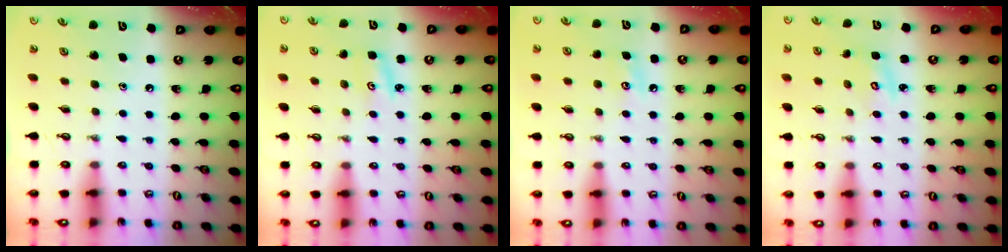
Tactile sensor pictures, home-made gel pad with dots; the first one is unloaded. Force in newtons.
{"total": 4.1, "press": 4.1, "slide": 0.5}
{"total": 5.6, "press": 5.6, "slide": 0.6}
{"total": 3.5, "press": 3.4, "slide": 0.4}